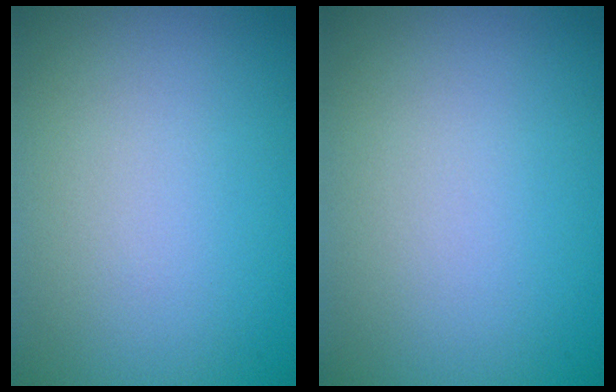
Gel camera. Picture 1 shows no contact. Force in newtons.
{"total": 0.0}